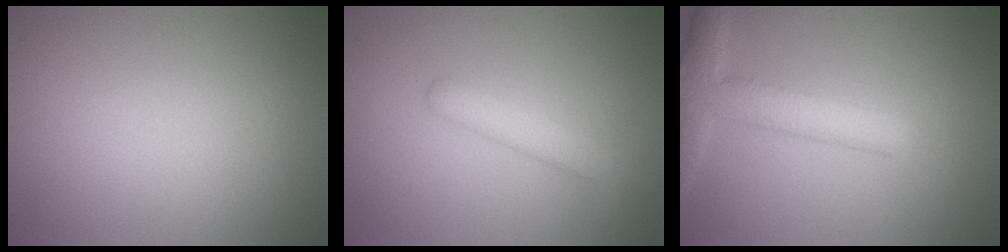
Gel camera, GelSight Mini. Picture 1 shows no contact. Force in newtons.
{"total": 2.6, "press": 2.6, "slide": 0.1}
{"total": 4.6, "press": 4.6, "slide": 0.2}